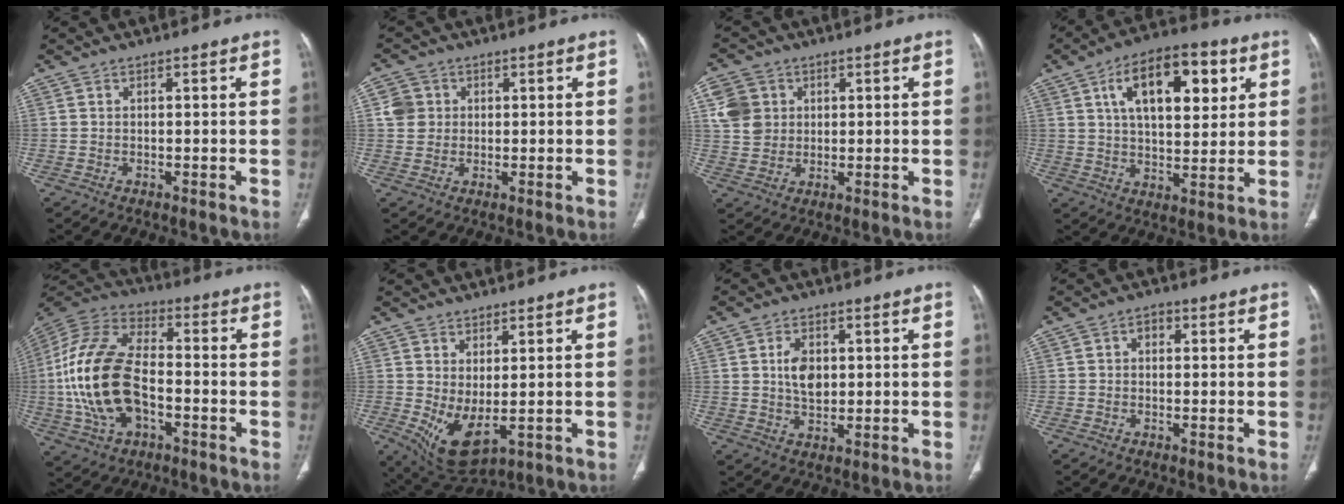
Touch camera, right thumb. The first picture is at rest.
{"total": 4.4, "force": [0.9, 4.1, 1.1], "torque": [0.000, 0.005, 0.016]}
{"total": 7.4, "force": [2.1, 6.5, 2.7], "torque": [-0.034, 0.002, 0.045]}
{"total": 17.0, "force": [6.4, 8.4, 13.4], "torque": [-0.172, -0.005, 0.102]}
{"total": 20.6, "force": [-3.4, 11.9, 16.4], "torque": [-0.341, 0.022, -0.063]}
{"total": 8.1, "force": [-0.7, 3.9, 7.0], "torque": [-0.124, -0.013, 0.012]}
{"total": 5.9, "force": [1.0, 4.0, 4.3], "torque": [-0.059, -0.004, 0.020]}
{"total": 1.8, "force": [0.1, 1.4, 1.0], "torque": [-0.004, 0.008, -0.005]}